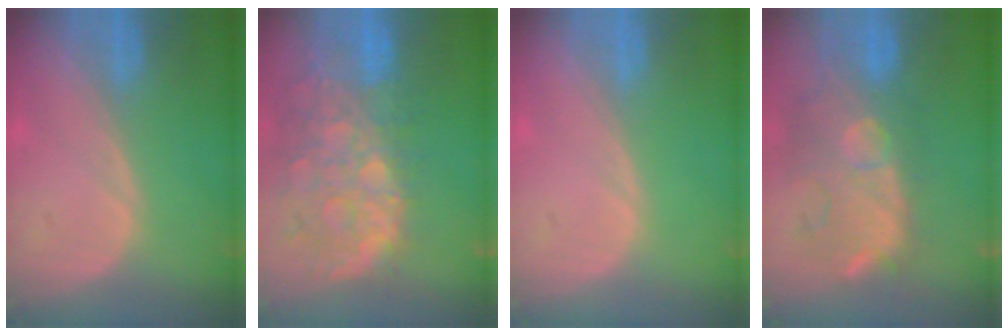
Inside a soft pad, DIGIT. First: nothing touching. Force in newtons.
{"total": 13.6, "press": 11.1, "slide": 7.9}
{"total": 0.0}
{"total": 11.3, "press": 10.5, "slide": 4.4}